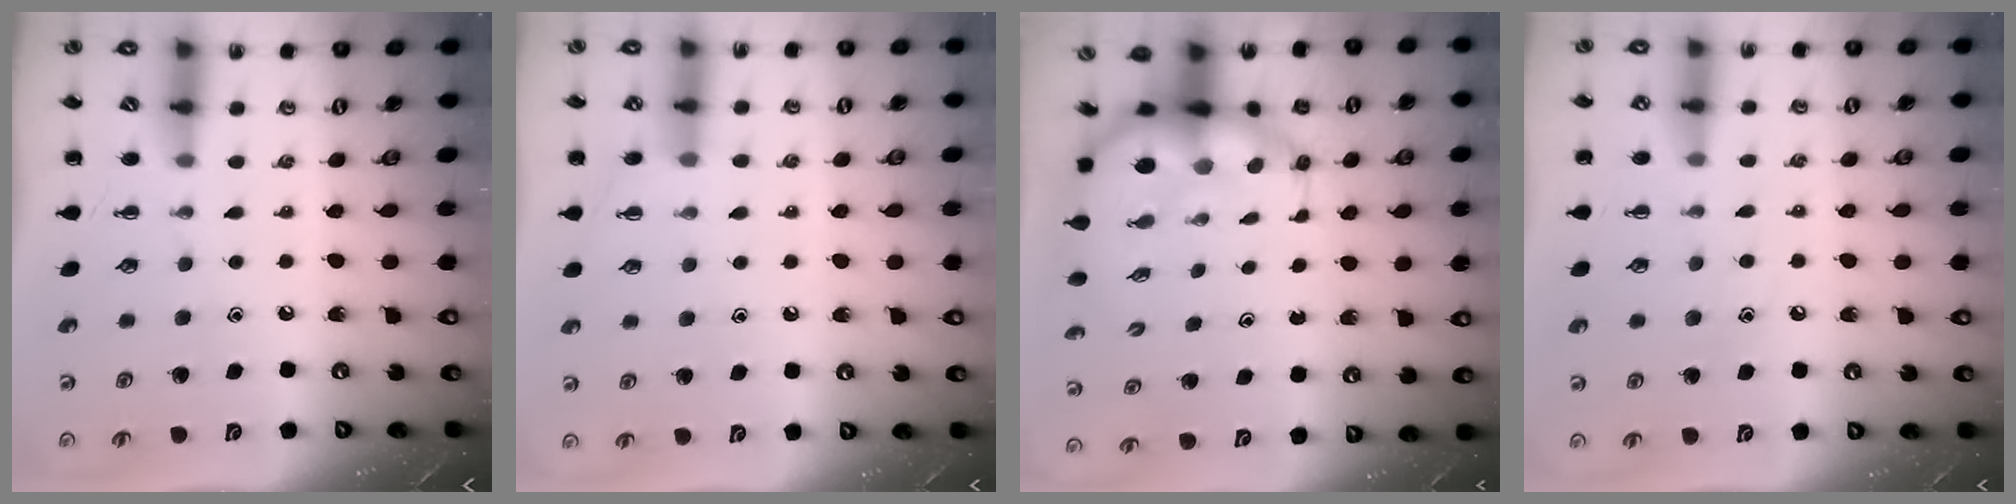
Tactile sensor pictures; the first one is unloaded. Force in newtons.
{"total": 4.2, "press": 4.0, "slide": 1.2}
{"total": 8.5, "press": 7.9, "slide": 3.0}
{"total": 7.1, "press": 6.9, "slide": 1.9}